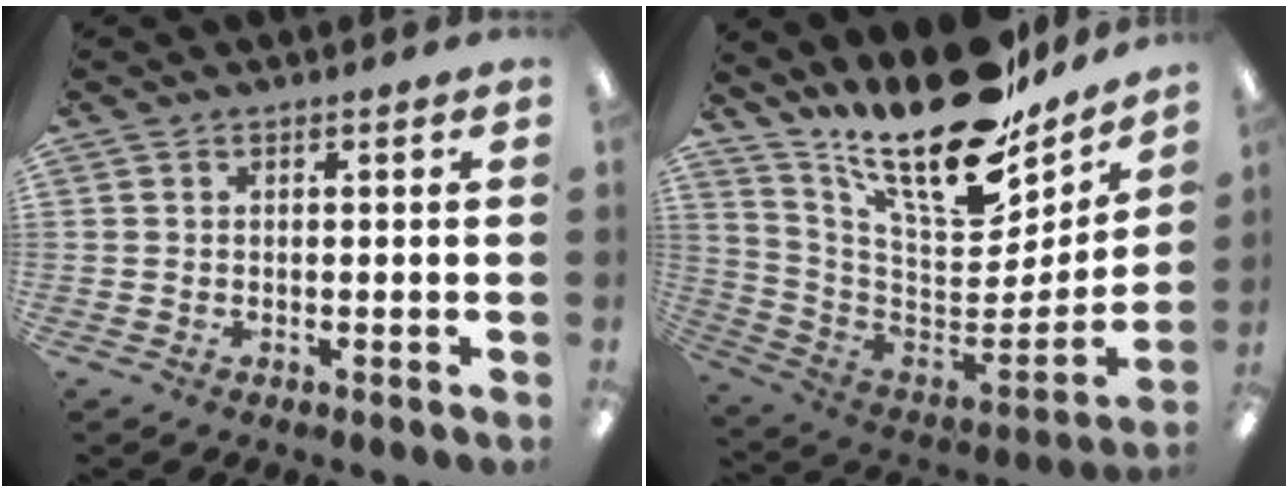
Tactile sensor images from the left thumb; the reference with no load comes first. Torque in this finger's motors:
{"motor_torque": [0.92, -0.24, 1.47, -1.30, 0.33]}